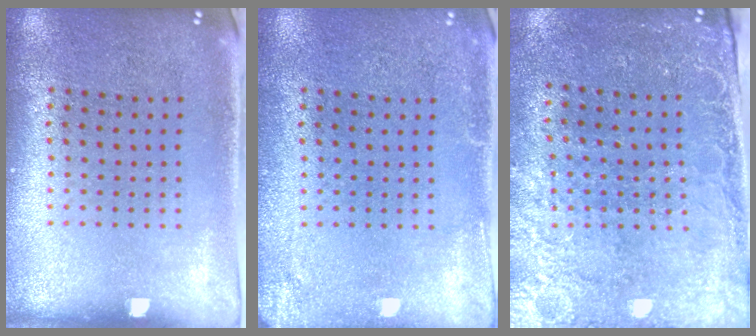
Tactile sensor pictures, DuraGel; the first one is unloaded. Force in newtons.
{"total": 2.0, "press": 1.9, "slide": 0.1}
{"total": 2.8, "press": 2.6, "slide": 1.1}